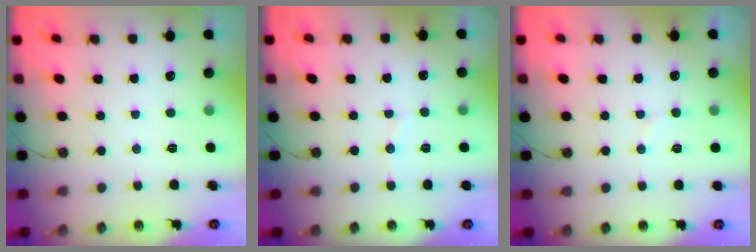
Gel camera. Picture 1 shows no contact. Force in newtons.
{"total": 3.8, "press": 3.7, "slide": 1.0}
{"total": 4.7, "press": 4.6, "slide": 0.5}